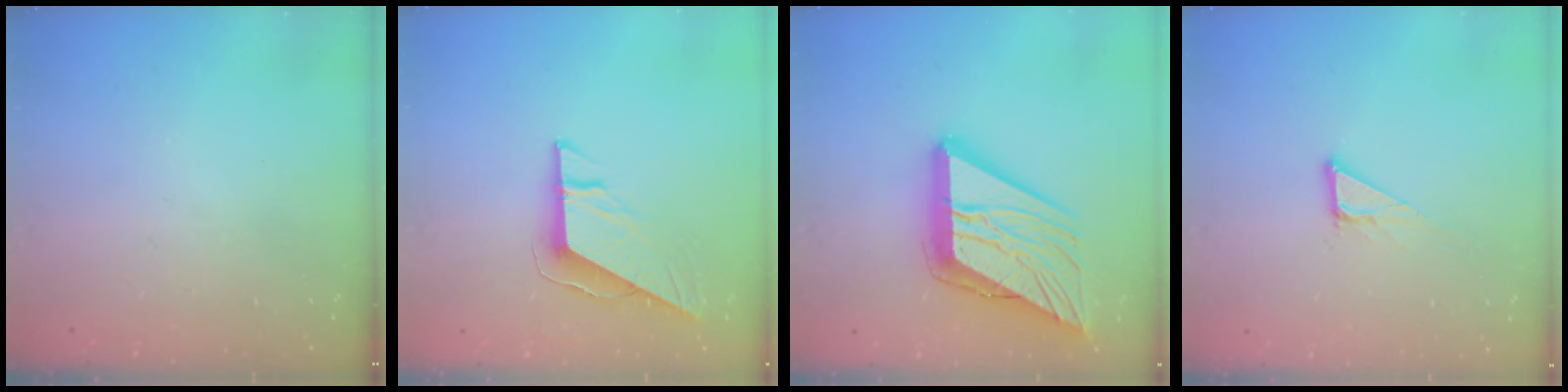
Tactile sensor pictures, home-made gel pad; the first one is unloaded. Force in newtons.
{"total": 9.0, "press": 9.0, "slide": 0.4}
{"total": 24.2, "press": 24.1, "slide": 2.8}
{"total": 5.6, "press": 5.6, "slide": 0.3}